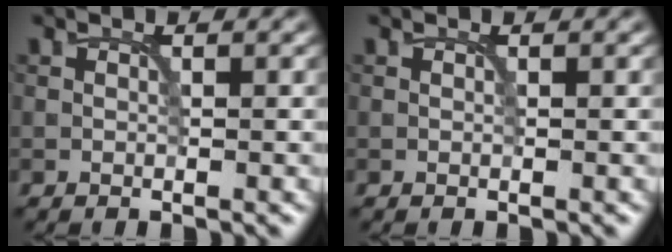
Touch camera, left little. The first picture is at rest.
{"total": 0.0}